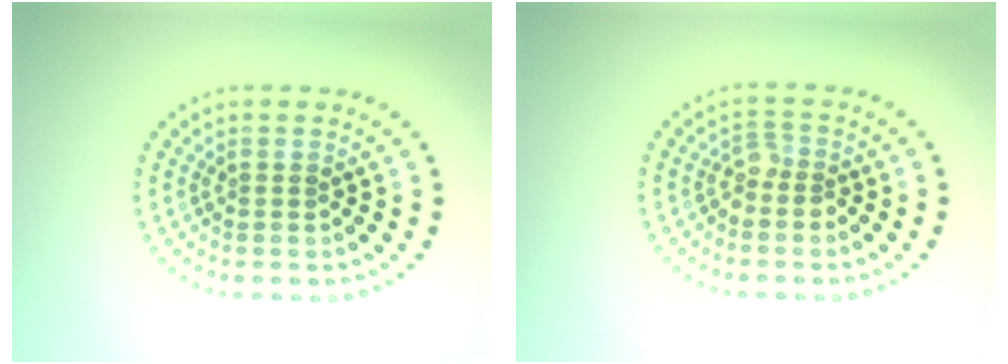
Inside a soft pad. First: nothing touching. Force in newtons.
{"total": 1.7, "press": 1.3, "slide": 1.1}